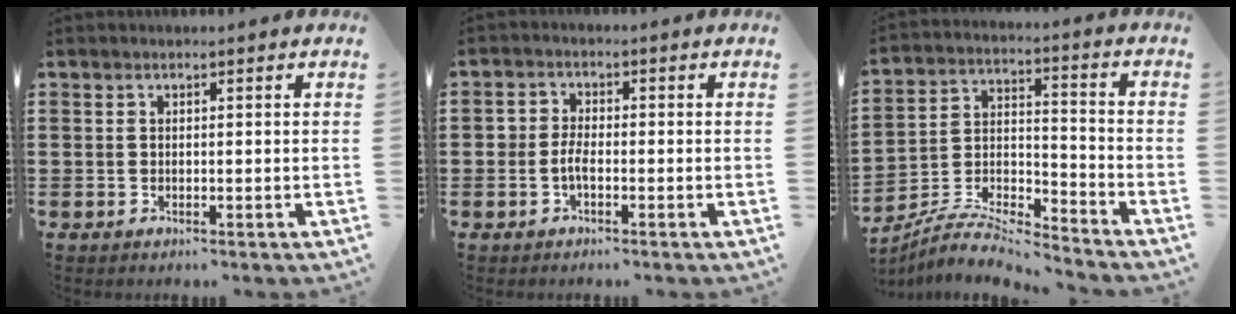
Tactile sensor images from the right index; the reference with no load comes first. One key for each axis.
{"total": 2.5, "fx": -1.0, "fy": 1.4, "fz": 1.8, "tx": -0.045, "ty": 0.000, "tz": -0.023}
{"total": 7.2, "fx": -6.8, "fy": 0.8, "fz": 2.0, "tx": -0.042, "ty": 0.000, "tz": -0.137}